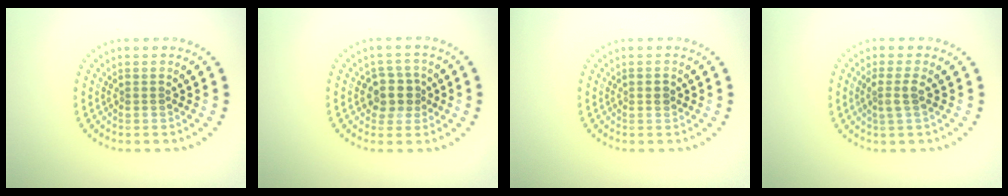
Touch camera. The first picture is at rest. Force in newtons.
{"total": 2.6, "press": 2.3, "slide": 1.2}
{"total": 1.2, "press": 1.2, "slide": 0.1}
{"total": 1.8, "press": 1.4, "slide": 1.0}